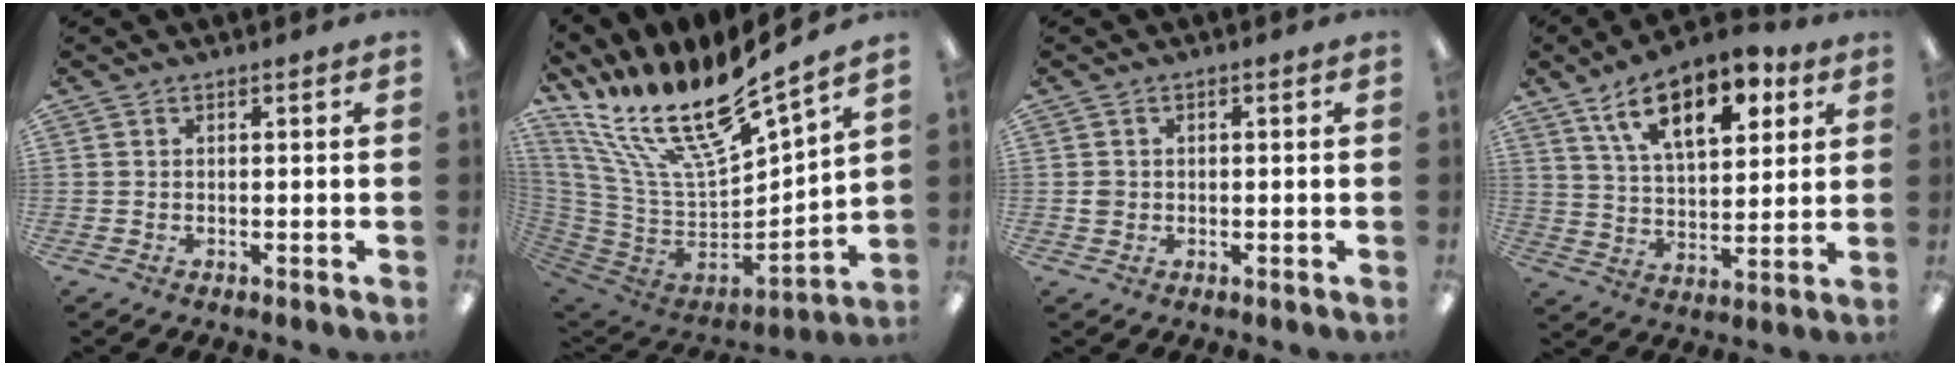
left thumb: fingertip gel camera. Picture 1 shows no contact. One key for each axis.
{"total": 22.0, "fx": 15.8, "fy": 5.8, "fz": 14.2, "tx": -0.271, "ty": -0.120, "tz": 0.271}
{"total": 1.7, "fx": -0.1, "fy": 1.5, "fz": 0.6, "tx": -0.003, "ty": 0.002, "tz": -0.005}
{"total": 16.3, "fx": 9.2, "fy": 8.1, "fz": 10.8, "tx": -0.158, "ty": -0.029, "tz": 0.156}